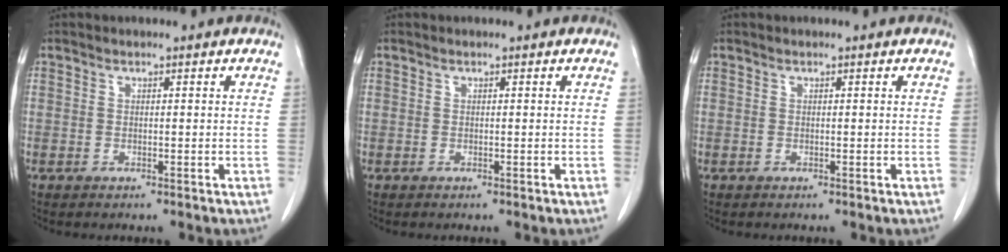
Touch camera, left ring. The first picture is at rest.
{"total": 0.0}
{"total": 0.0}